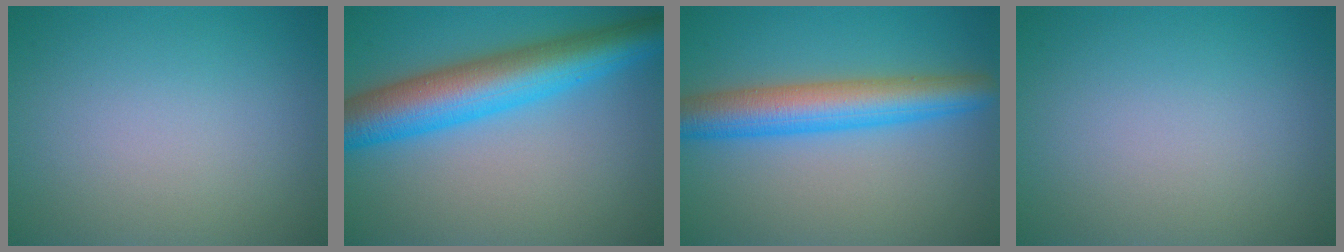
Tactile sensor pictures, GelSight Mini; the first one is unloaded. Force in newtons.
{"total": 8.8, "press": 8.8, "slide": 0.2}
{"total": 6.5, "press": 6.5, "slide": 0.1}
{"total": 0.0}